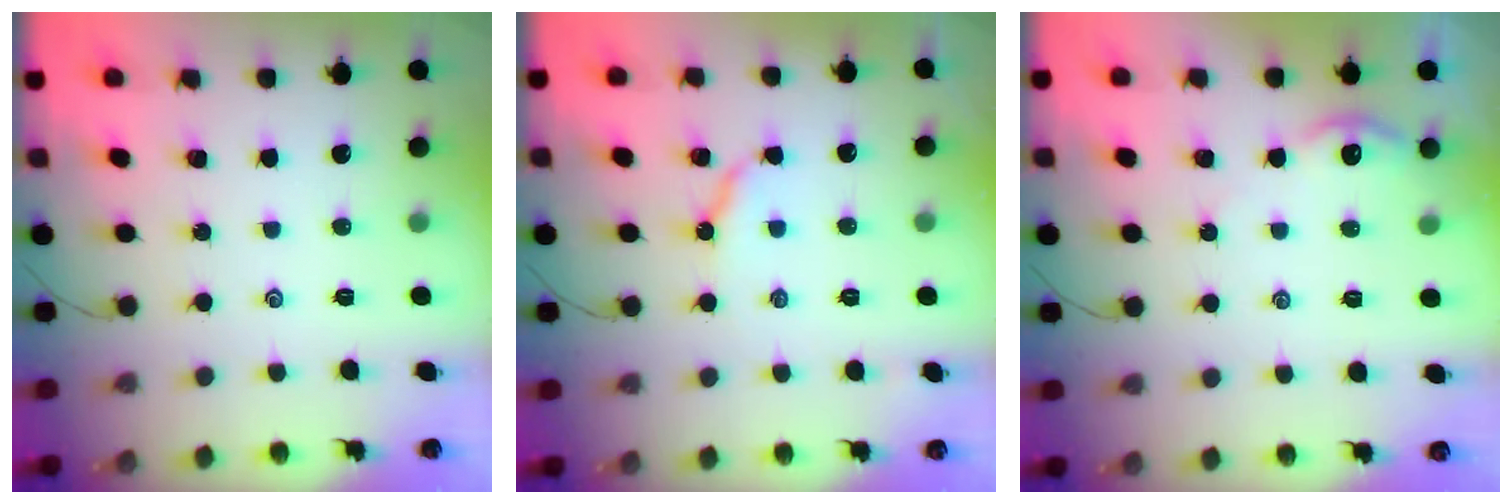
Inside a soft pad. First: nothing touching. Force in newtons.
{"total": 5.8, "press": 5.8, "slide": 0.3}
{"total": 5.4, "press": 5.4, "slide": 0.5}